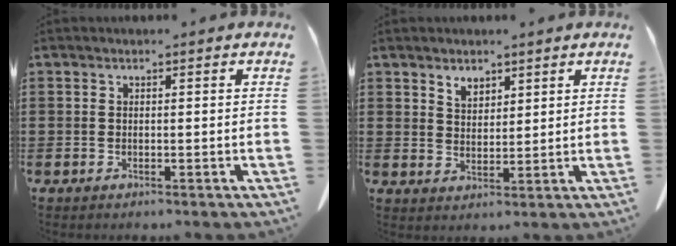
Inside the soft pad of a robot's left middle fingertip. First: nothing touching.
{"total": 2.6, "force": [2.2, 1.4, 0.6], "torque": [-0.009, -0.001, 0.040]}